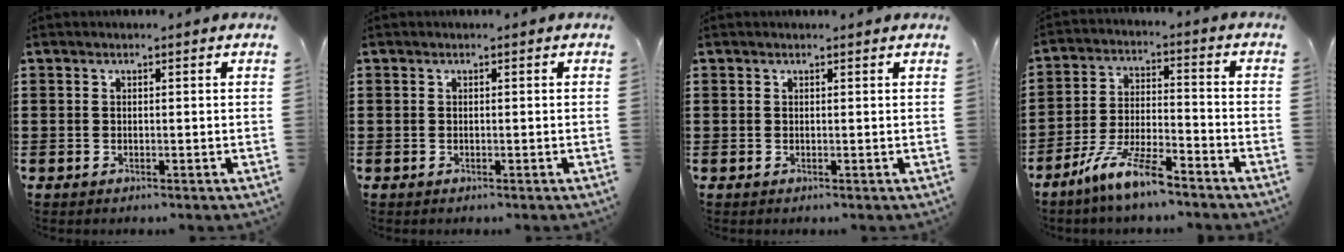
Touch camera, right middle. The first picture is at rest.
{"total": 0.0}
{"total": 0.0}
{"total": 8.9, "force": [-7.3, 1.3, 5.0], "torque": [-0.114, -0.001, -0.144]}